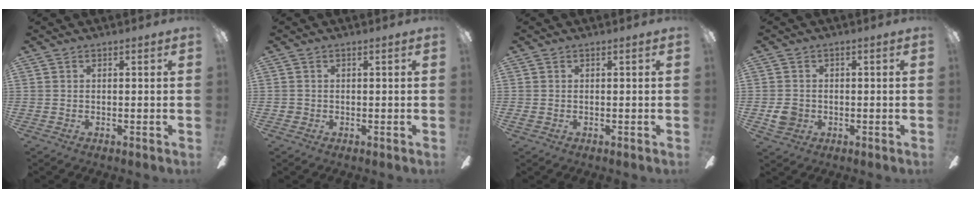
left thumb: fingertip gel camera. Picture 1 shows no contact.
{"total": 0.8, "force": [-0.4, 0.7, 0.1], "torque": [-0.002, 0.004, -0.009]}
{"total": 0.7, "force": [-0.3, 0.5, 0.4], "torque": [-0.007, 0.002, -0.007]}
{"total": 4.4, "force": [-0.9, 3.9, 1.8], "torque": [-0.015, 0.003, -0.015]}